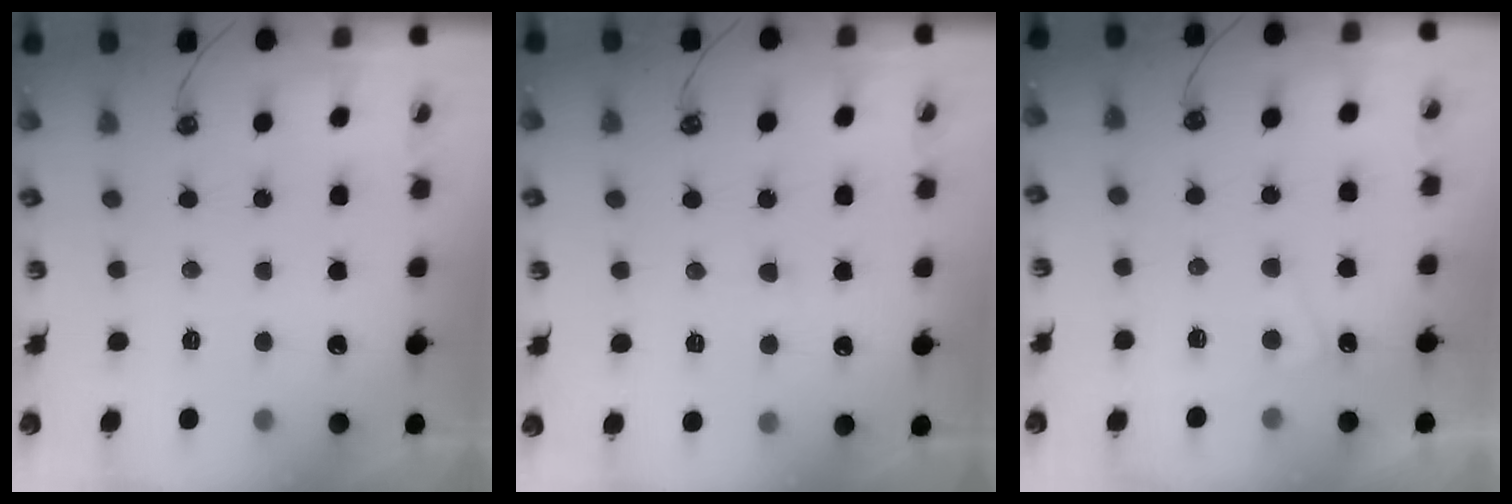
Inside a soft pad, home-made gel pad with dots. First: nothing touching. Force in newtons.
{"total": 2.2, "press": 2.2, "slide": 0.4}
{"total": 3.9, "press": 3.9, "slide": 0.4}